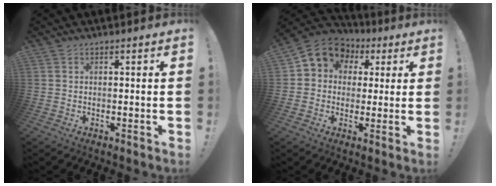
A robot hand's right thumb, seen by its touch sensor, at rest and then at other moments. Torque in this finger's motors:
{"motor_torque": [-0.19, 0.60, 0.06, 0.05, 0.04]}